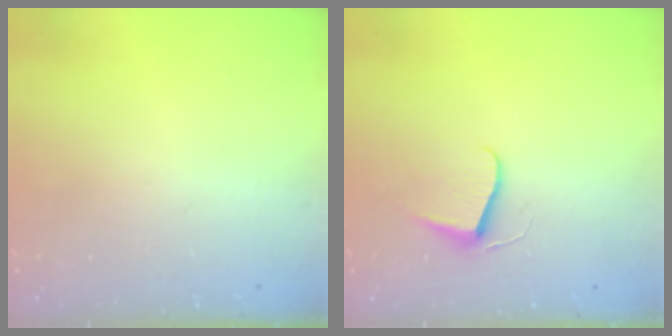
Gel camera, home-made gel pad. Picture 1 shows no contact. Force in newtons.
{"total": 6.2, "press": 6.1, "slide": 0.6}